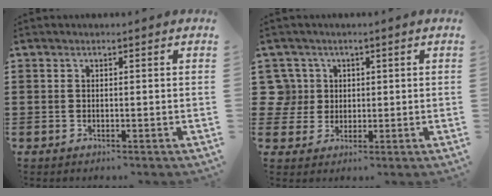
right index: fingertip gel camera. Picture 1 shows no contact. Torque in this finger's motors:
{"motor_torque": [-0.03, 0.09, 0.00, -0.07]}